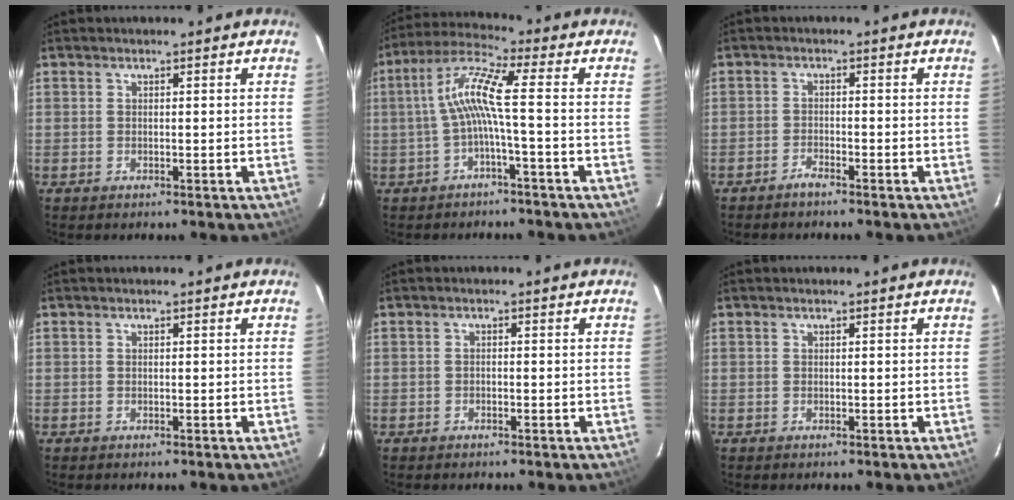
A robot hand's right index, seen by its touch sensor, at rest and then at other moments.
{"total": 8.5, "force": [-1.3, 0.1, 8.4], "torque": [-0.181, 0.018, -0.023]}
{"total": 2.2, "force": [-2.0, 0.5, 0.9], "torque": [-0.030, 0.003, -0.038]}
{"total": 0.0}
{"total": 1.1, "force": [-0.8, 0.6, 0.6], "torque": [-0.012, 0.001, -0.012]}
{"total": 0.0}